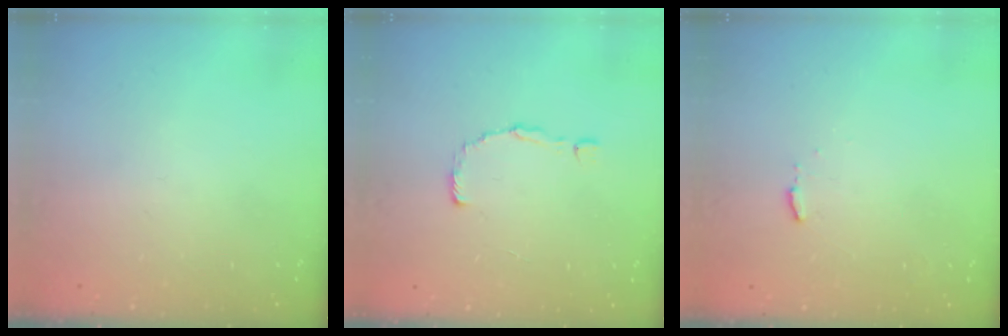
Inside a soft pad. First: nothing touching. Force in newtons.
{"total": 2.0, "press": 2.0, "slide": 0.1}
{"total": 4.3, "press": 4.3, "slide": 0.4}